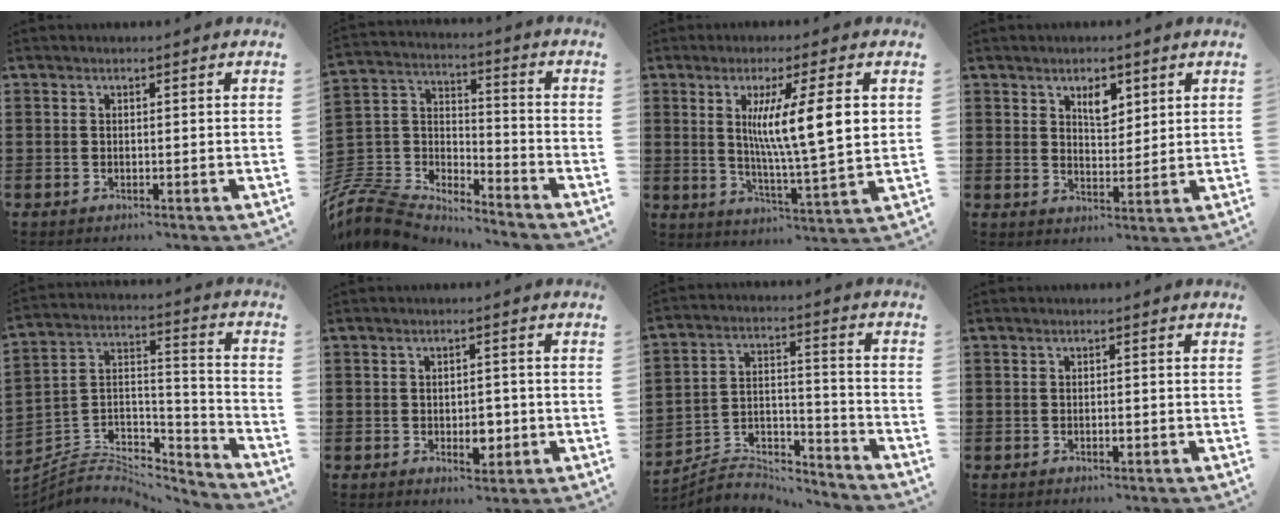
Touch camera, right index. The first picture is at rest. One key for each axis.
{"total": 7.8, "fx": -7.4, "fy": 2.3, "fz": 1.2, "tx": -0.067, "ty": -0.013, "tz": -0.157}
{"total": 10.7, "fx": 2.8, "fy": 1.1, "fz": 10.3, "tx": -0.191, "ty": 0.000, "tz": 0.042}
{"total": 4.3, "fx": 2.5, "fy": 2.3, "fz": 2.6, "tx": -0.036, "ty": -0.001, "tz": 0.039}
{"total": 4.7, "fx": -3.9, "fy": 2.4, "fz": 0.9, "tx": -0.026, "ty": -0.002, "tz": -0.081}
{"total": 3.9, "fx": -0.9, "fy": 2.3, "fz": 3.1, "tx": -0.039, "ty": -0.001, "tz": -0.018}
{"total": 5.8, "fx": -5.6, "fy": 1.2, "fz": 0.5, "tx": -0.012, "ty": 0.004, "tz": -0.114}
{"total": 0.8, "fx": -0.2, "fy": 0.3, "fz": 0.8, "tx": -0.015, "ty": -0.005, "tz": -0.003}